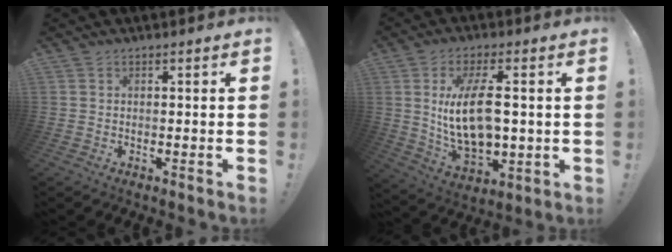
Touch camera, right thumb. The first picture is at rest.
{"total": 15.0, "force": [2.2, 7.4, 12.9], "torque": [-0.238, -0.009, 0.036]}